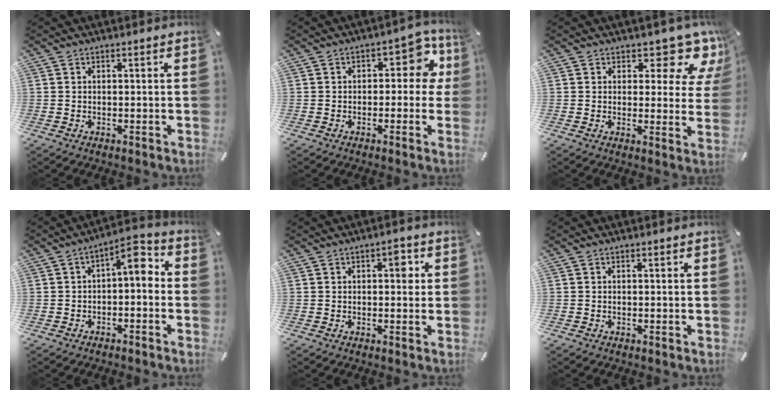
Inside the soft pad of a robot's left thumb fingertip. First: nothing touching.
{"total": 8.7, "force": [2.3, 5.3, 6.5], "torque": [-0.064, -0.011, 0.030]}
{"total": 10.0, "force": [7.0, 4.5, 5.6], "torque": [-0.058, -0.057, 0.116]}
{"total": 5.9, "force": [0.1, 2.8, 5.1], "torque": [-0.078, -0.004, -0.010]}
{"total": 3.3, "force": [0.5, 1.8, 2.7], "torque": [-0.024, -0.001, -0.001]}
{"total": 0.0}